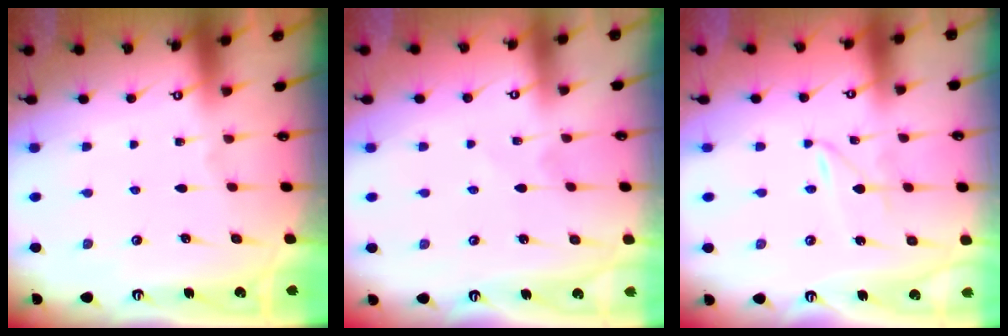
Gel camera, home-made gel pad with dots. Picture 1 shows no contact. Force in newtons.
{"total": 2.1, "press": 2.1, "slide": 0.3}
{"total": 0.9, "press": 0.9, "slide": 0.1}